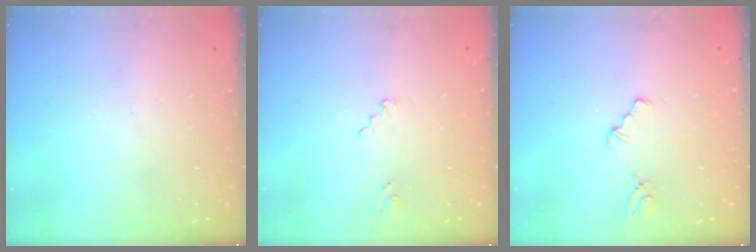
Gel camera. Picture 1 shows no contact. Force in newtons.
{"total": 2.2, "press": 2.2, "slide": 0.2}
{"total": 1.7, "press": 1.6, "slide": 0.3}